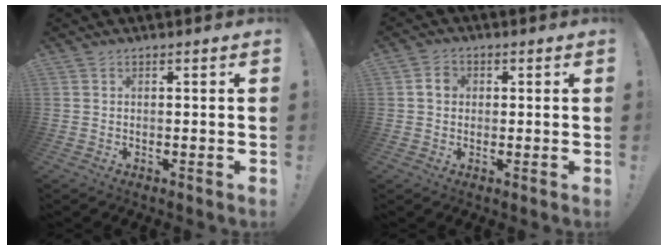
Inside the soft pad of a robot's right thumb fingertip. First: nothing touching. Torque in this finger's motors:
{"motor_torque": [0.60, 0.53, 0.25, 0.24, -0.03]}